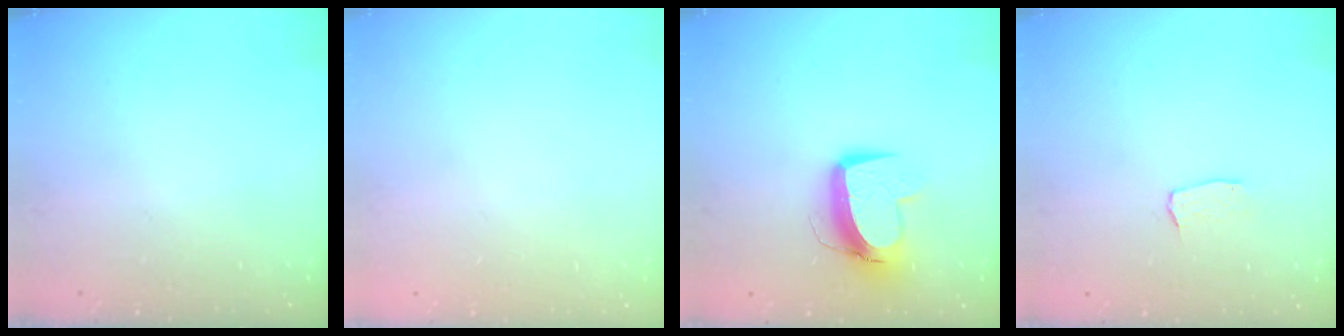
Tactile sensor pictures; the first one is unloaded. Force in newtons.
{"total": 0.0}
{"total": 11.8, "press": 11.7, "slide": 1.2}
{"total": 3.1, "press": 3.1, "slide": 0.2}